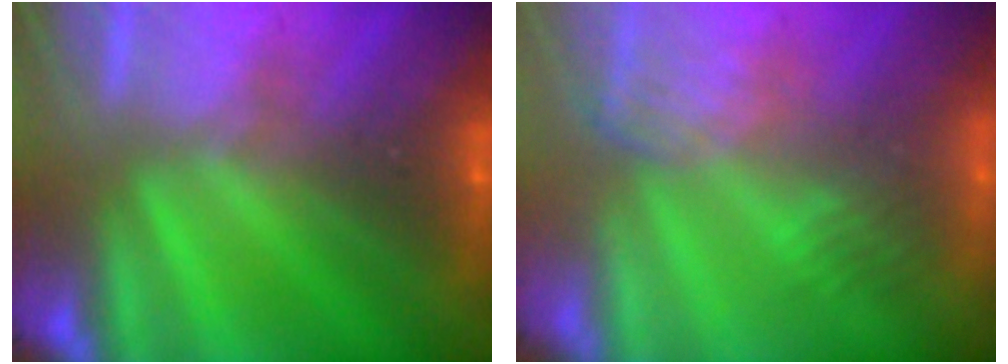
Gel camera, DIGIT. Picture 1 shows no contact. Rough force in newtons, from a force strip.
{"total": 2.7}